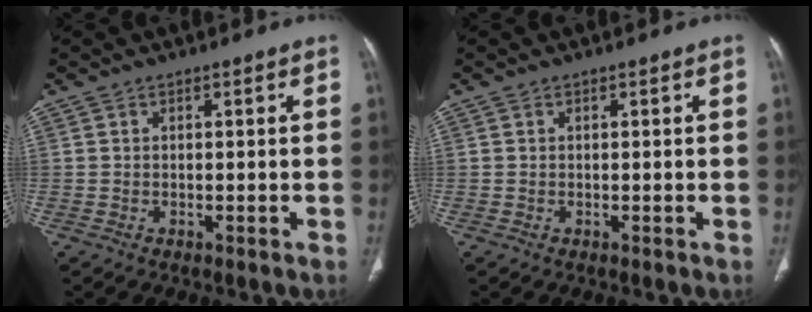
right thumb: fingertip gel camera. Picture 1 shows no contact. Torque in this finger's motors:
{"motor_torque": [0.41, -0.34, -0.13, -0.13, 0.04]}